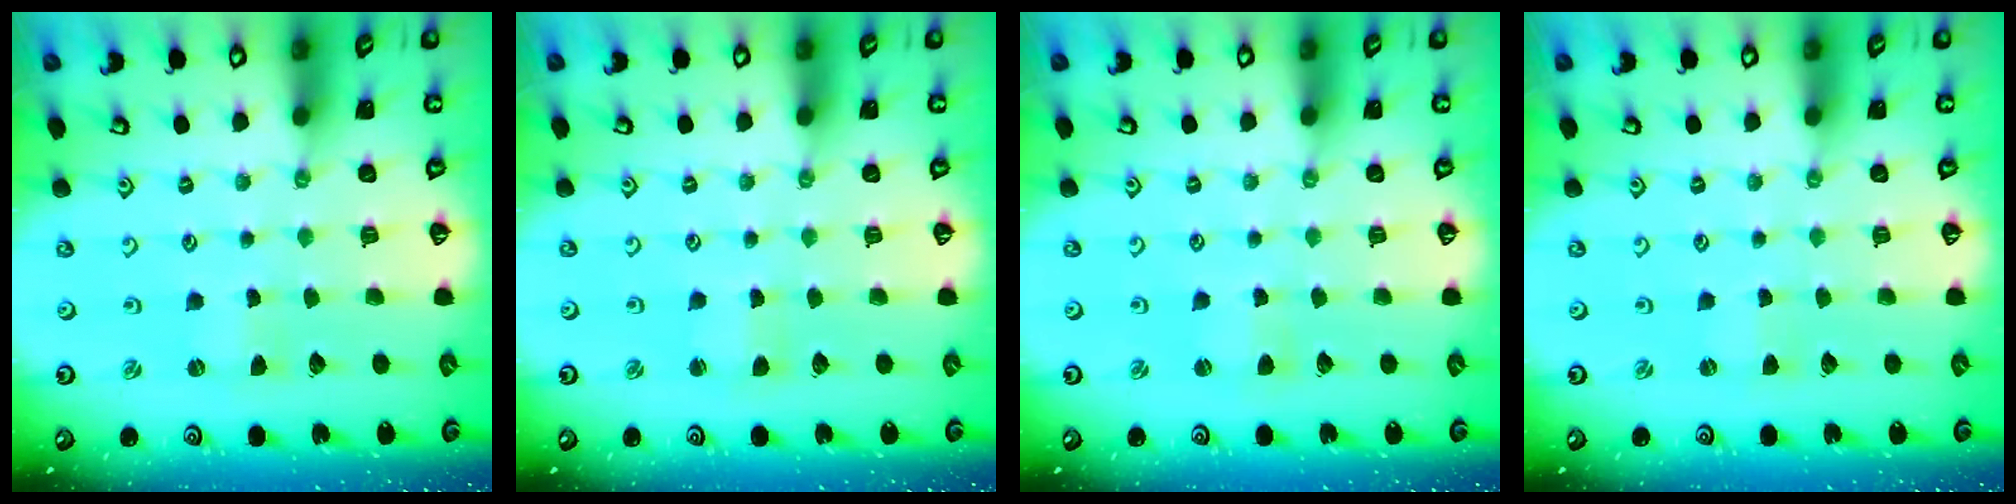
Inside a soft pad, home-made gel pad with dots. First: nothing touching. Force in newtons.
{"total": 2.3, "press": 2.3, "slide": 0.3}
{"total": 2.6, "press": 2.5, "slide": 0.4}
{"total": 0.7, "press": 0.7, "slide": 0.1}